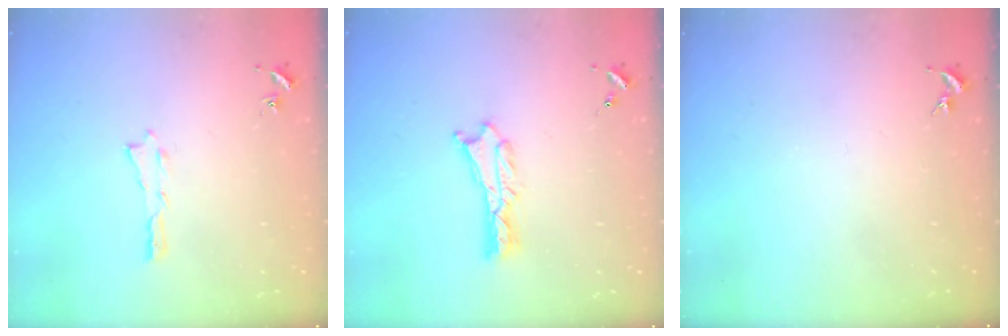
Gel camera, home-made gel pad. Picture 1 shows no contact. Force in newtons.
{"total": 1.1, "press": 1.1, "slide": 0.2}
{"total": 0.0}